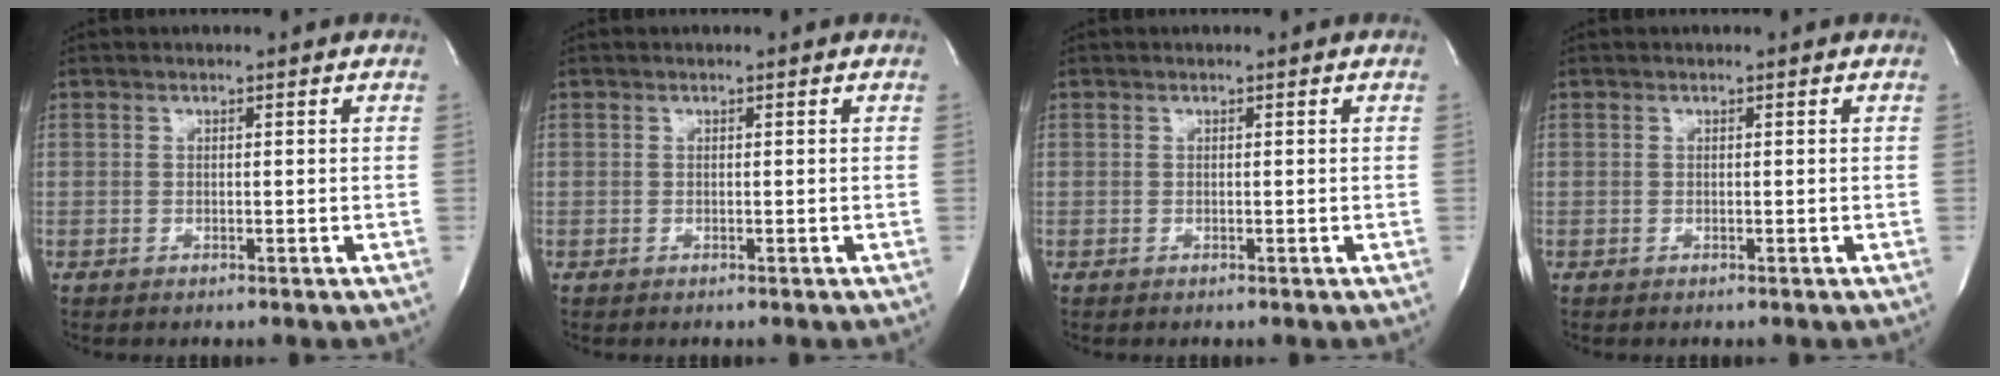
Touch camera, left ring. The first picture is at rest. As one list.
[{"total": 0.0}, {"total": 0.0}, {"total": 0.0}]